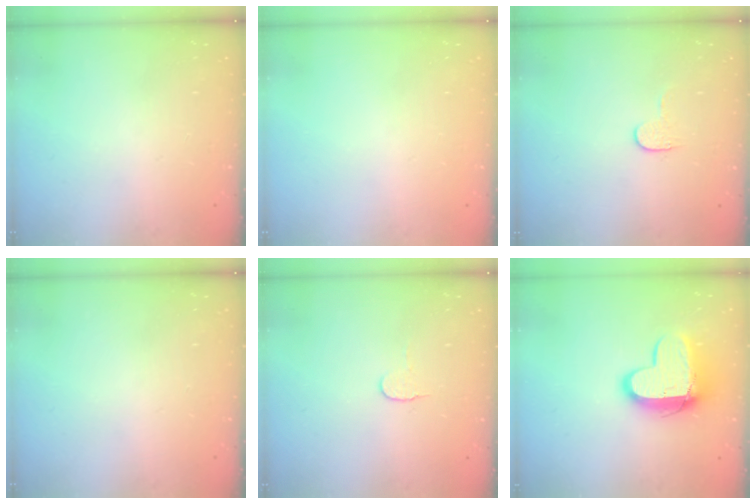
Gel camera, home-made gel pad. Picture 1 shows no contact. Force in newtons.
{"total": 0.0}
{"total": 3.5, "press": 3.5, "slide": 0.4}
{"total": 0.0}
{"total": 4.9, "press": 4.9, "slide": 0.5}
{"total": 13.2, "press": 13.2, "slide": 1.2}